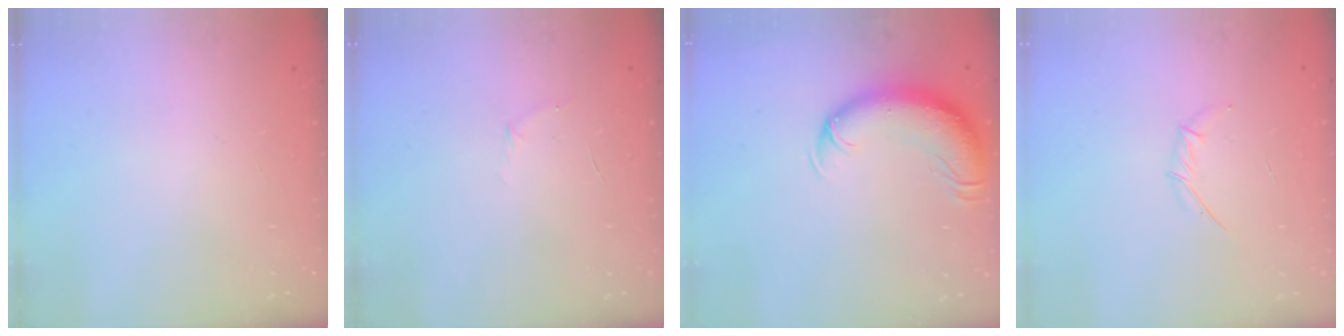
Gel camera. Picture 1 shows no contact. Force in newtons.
{"total": 3.8, "press": 3.6, "slide": 1.1}
{"total": 10.6, "press": 10.3, "slide": 2.5}
{"total": 3.9, "press": 3.8, "slide": 0.8}